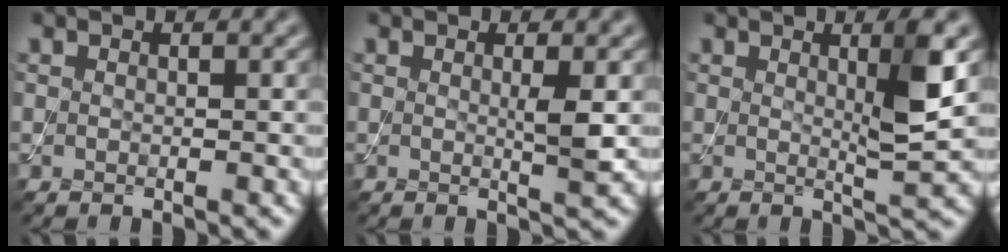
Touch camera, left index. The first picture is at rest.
{"total": 1.8, "force": [0.2, 0.1, 1.8], "torque": [-0.031, -0.002, 0.001]}
{"total": 3.8, "force": [1.0, 0.5, 3.6], "torque": [-0.054, -0.006, 0.015]}